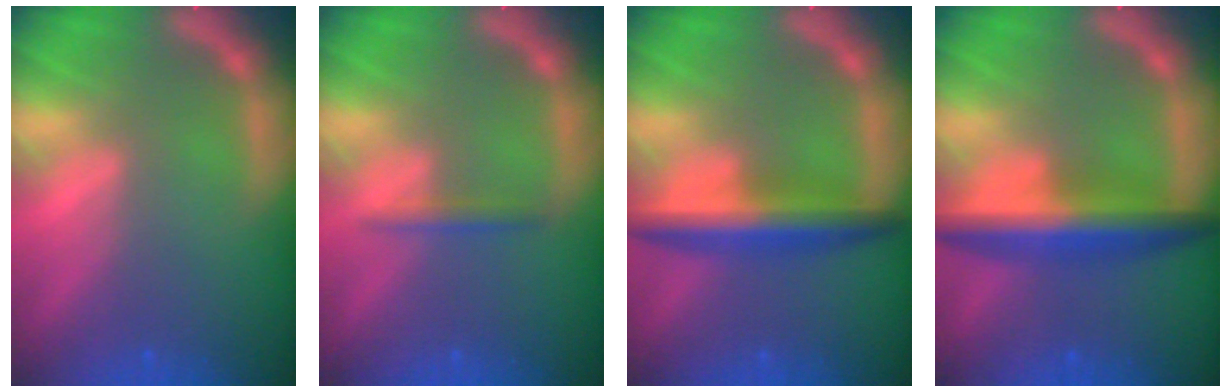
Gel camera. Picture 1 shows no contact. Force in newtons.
{"total": 1.4}
{"total": 5.5}
{"total": 6.5}